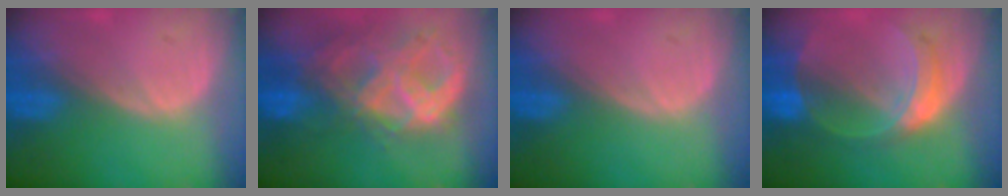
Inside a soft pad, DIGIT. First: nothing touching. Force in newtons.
{"total": 11.1, "press": 9.4, "slide": 5.9}
{"total": 0.0}
{"total": 7.6, "press": 6.6, "slide": 3.7}